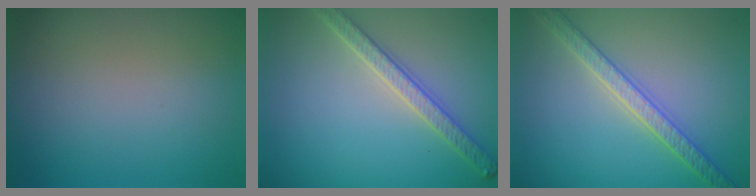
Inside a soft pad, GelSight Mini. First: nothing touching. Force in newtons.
{"total": 3.6, "press": 3.2, "slide": 1.6}
{"total": 3.8, "press": 3.7, "slide": 0.9}